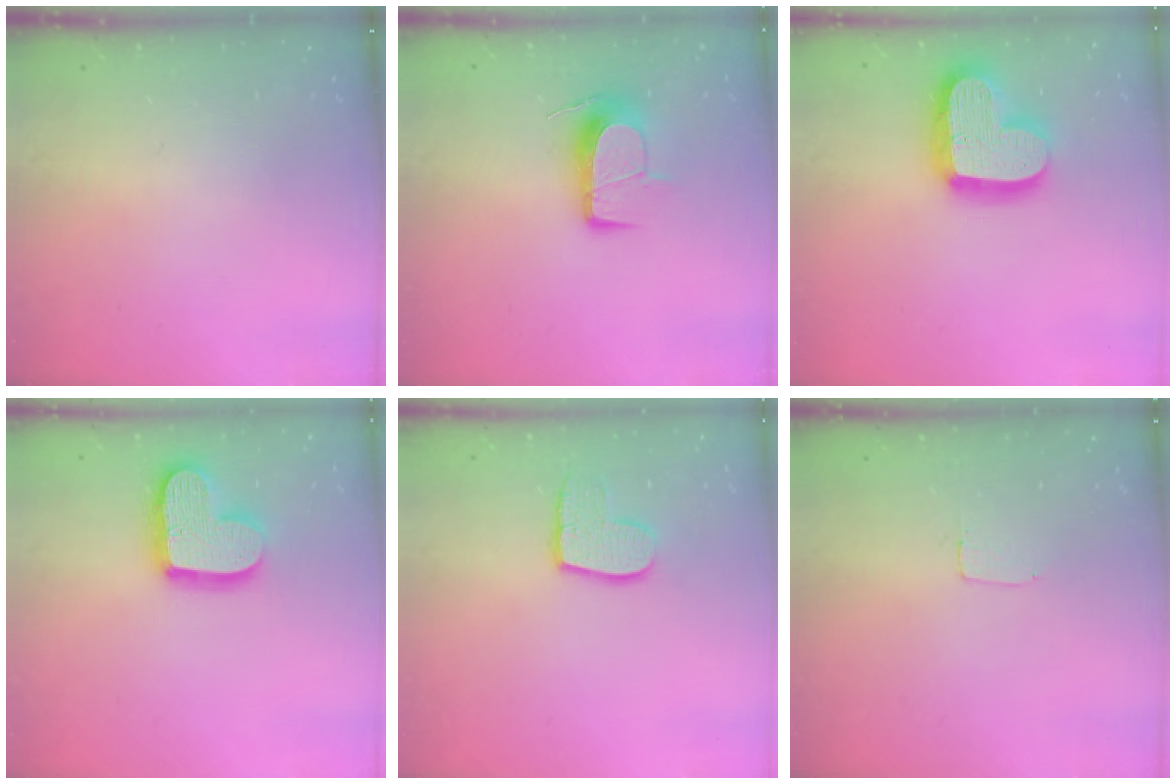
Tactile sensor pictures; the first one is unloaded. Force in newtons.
{"total": 10.9, "press": 10.9, "slide": 0.2}
{"total": 19.2, "press": 19.1, "slide": 1.4}
{"total": 15.6, "press": 15.5, "slide": 1.3}
{"total": 9.2, "press": 9.2, "slide": 0.6}
{"total": 1.7, "press": 1.7, "slide": 0.1}